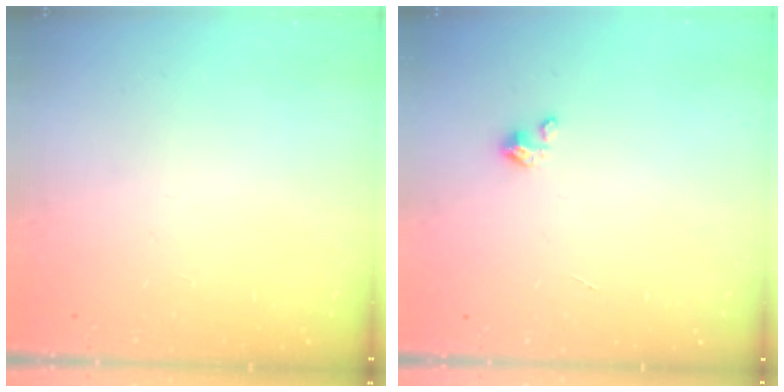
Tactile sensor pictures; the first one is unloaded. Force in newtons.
{"total": 2.0, "press": 1.9, "slide": 0.3}